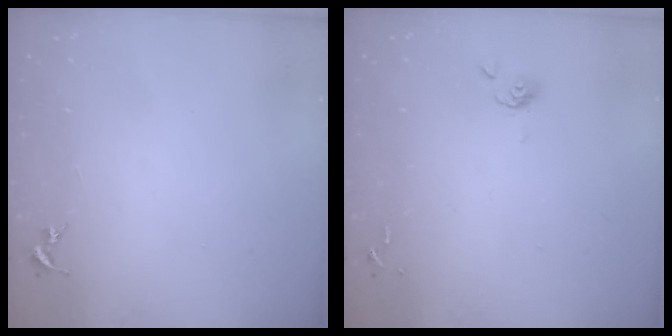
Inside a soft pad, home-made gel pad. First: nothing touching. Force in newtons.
{"total": 4.9, "press": 4.8, "slide": 0.9}